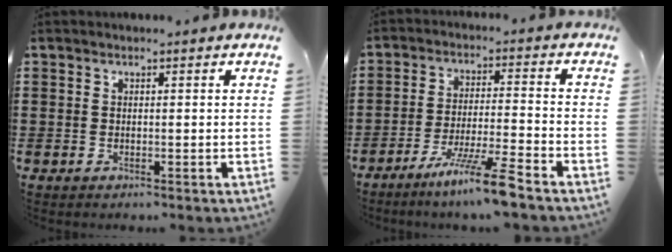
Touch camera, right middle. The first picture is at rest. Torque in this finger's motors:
{"motor_torque": [1.68, -0.46, 0.57, 0.17]}